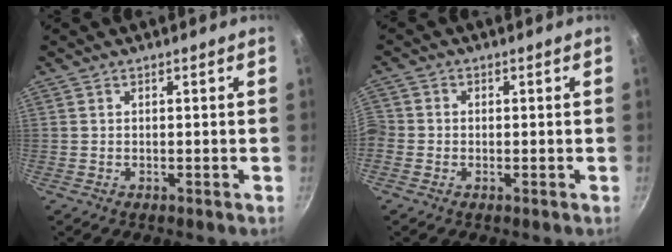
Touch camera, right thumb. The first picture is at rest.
{"total": 4.0, "force": [-1.3, 3.6, 1.2], "torque": [-0.025, 0.011, -0.035]}